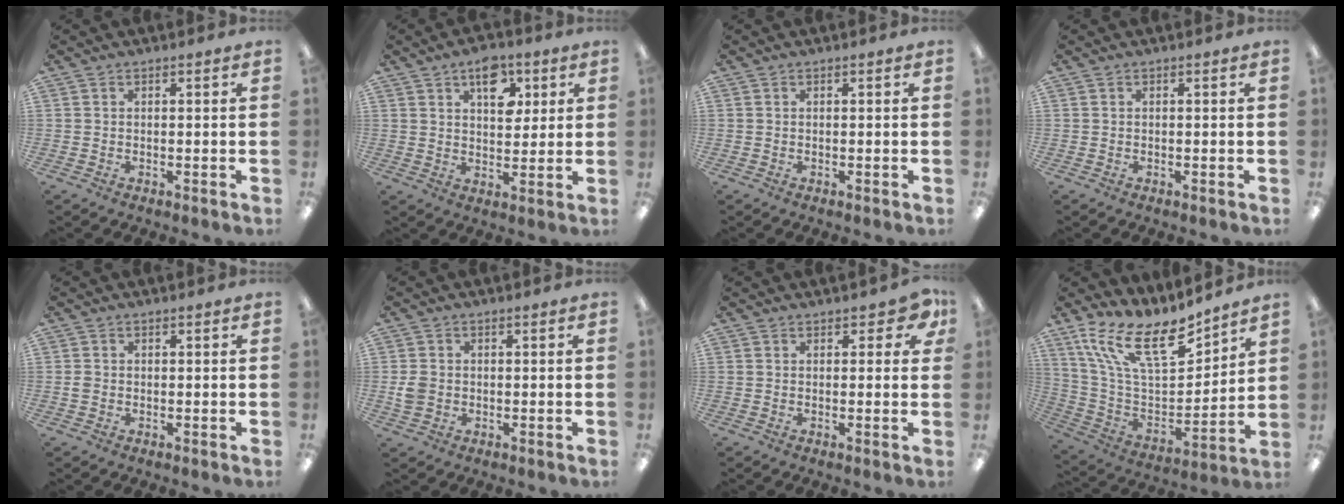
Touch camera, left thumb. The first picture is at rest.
{"total": 10.2, "force": [4.9, 6.2, 6.6], "torque": [-0.067, -0.018, 0.079]}
{"total": 0.0}
{"total": 0.0}
{"total": 1.2, "force": [-0.1, 1.1, 0.6], "torque": [-0.011, 0.004, -0.003]}
{"total": 3.6, "force": [-0.3, 3.1, 1.8], "torque": [-0.022, 0.006, -0.005]}
{"total": 4.1, "force": [2.2, 2.3, 2.7], "torque": [-0.032, -0.001, 0.037]}
{"total": 19.3, "force": [13.3, 7.3, 11.9], "torque": [-0.234, -0.084, 0.237]}